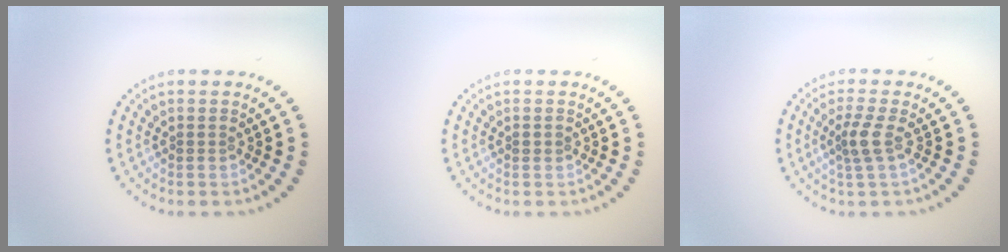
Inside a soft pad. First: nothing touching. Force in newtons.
{"total": 0.6, "press": 0.6, "slide": 0.0}
{"total": 2.0, "press": 1.6, "slide": 1.3}